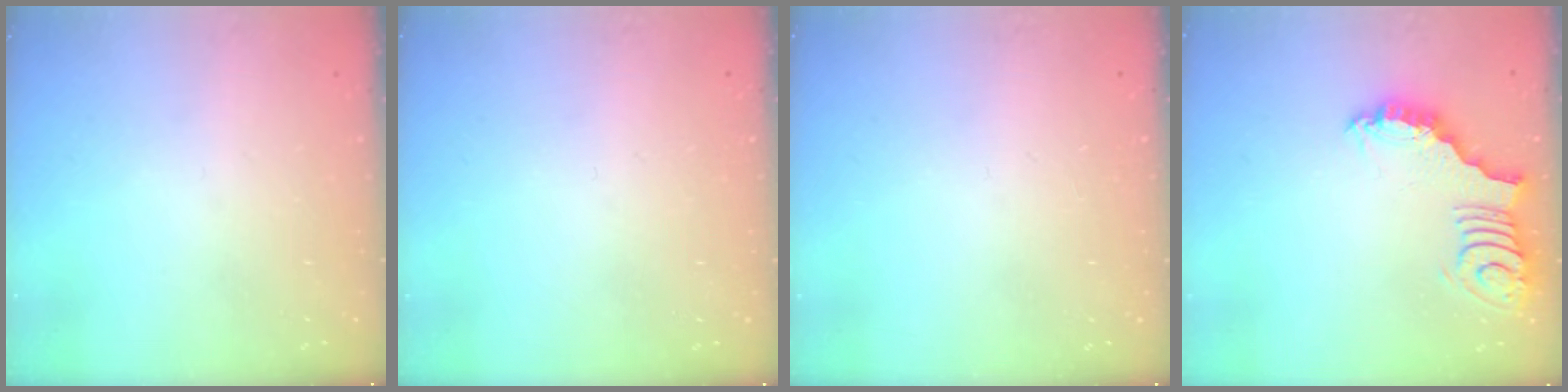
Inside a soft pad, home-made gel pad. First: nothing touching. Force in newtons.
{"total": 0.0}
{"total": 0.0}
{"total": 3.0, "press": 2.9, "slide": 0.5}